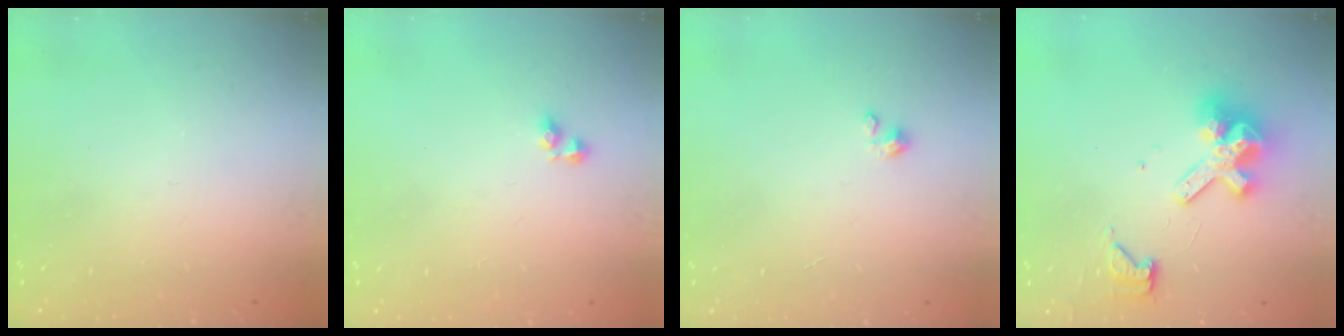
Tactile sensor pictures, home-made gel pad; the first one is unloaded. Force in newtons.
{"total": 3.5, "press": 3.5, "slide": 0.3}
{"total": 2.3, "press": 2.3, "slide": 0.2}
{"total": 14.9, "press": 14.7, "slide": 2.0}